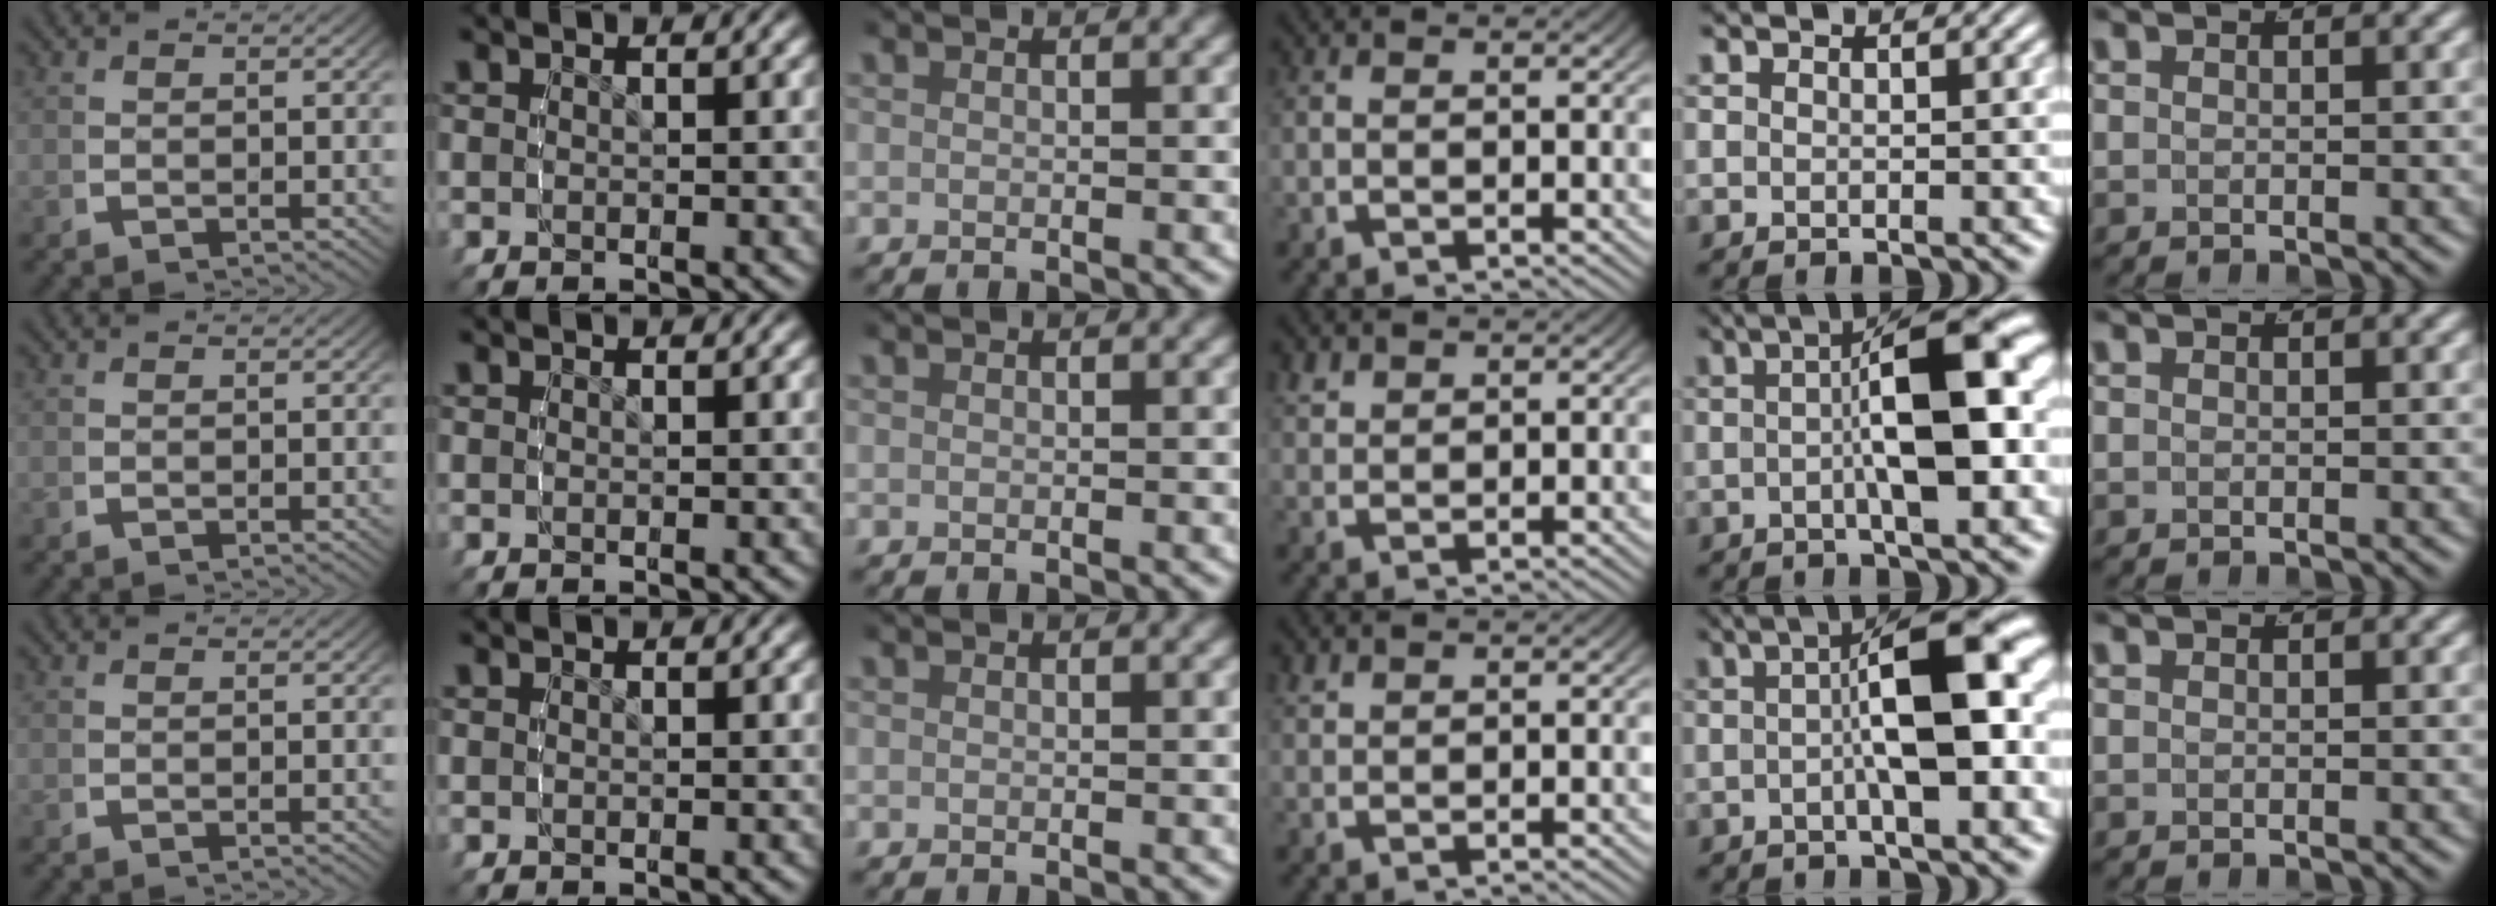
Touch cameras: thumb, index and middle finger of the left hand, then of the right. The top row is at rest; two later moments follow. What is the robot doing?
{"motion": "lift_and_place", "object": "markers"}